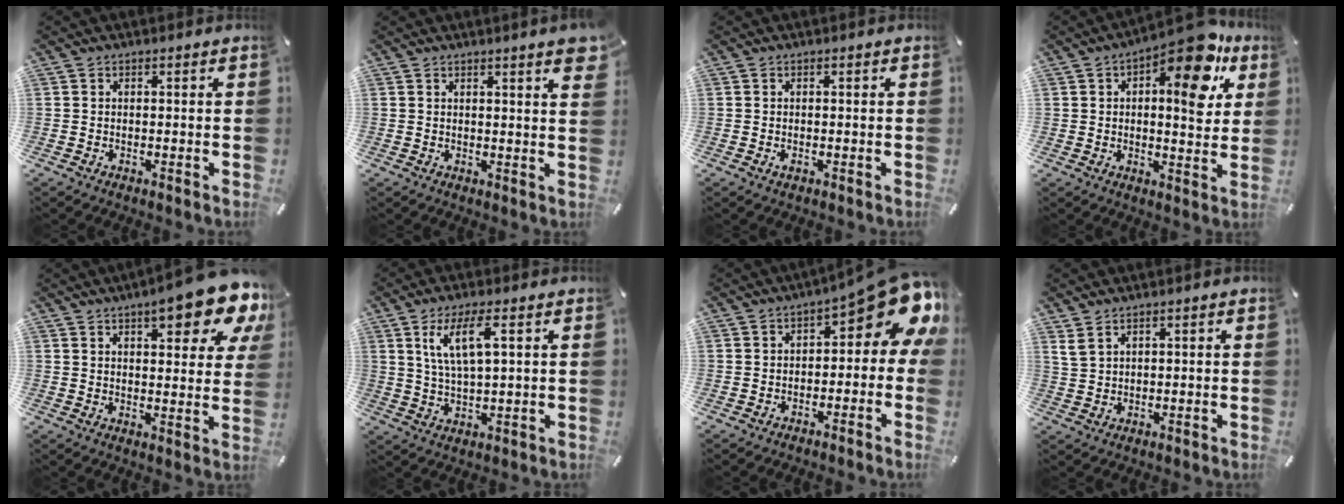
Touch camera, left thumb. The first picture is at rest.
{"total": 3.8, "force": [2.4, 0.4, 2.9], "torque": [-0.045, -0.013, 0.039]}
{"total": 0.8, "force": [-0.3, 0.3, 0.7], "torque": [-0.013, -0.003, -0.004]}
{"total": 14.5, "force": [7.5, 6.7, 10.4], "torque": [-0.125, -0.051, 0.121]}
{"total": 15.4, "force": [10.2, 4.5, 10.6], "torque": [-0.144, -0.063, 0.164]}
{"total": 8.8, "force": [3.7, 2.3, 7.7], "torque": [-0.165, 0.002, 0.061]}
{"total": 13.7, "force": [5.5, 5.5, 11.3], "torque": [-0.140, -0.046, 0.089]}
{"total": 2.7, "force": [2.0, 1.3, 1.4], "torque": [-0.031, -0.002, 0.038]}